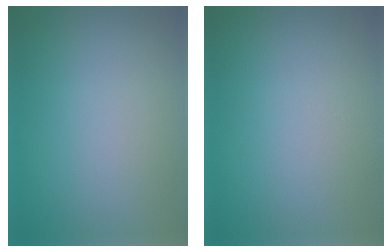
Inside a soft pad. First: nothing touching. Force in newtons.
{"total": 0.0}